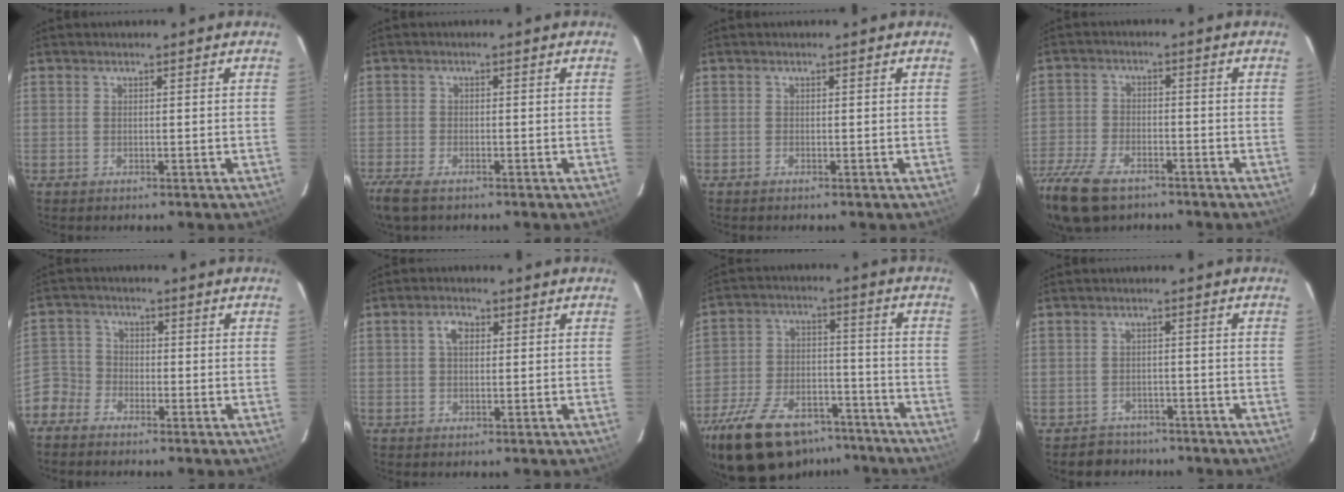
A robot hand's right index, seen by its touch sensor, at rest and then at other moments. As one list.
[{"total": 6.5, "force": [-4.8, 2.3, 3.6], "torque": [-0.099, -0.024, -0.096]}, {"total": 0.0}, {"total": 15.0, "force": [-10.5, 7.4, 7.8], "torque": [-0.203, -0.029, -0.198]}, {"total": 5.2, "force": [-3.7, 3.7, 0.5], "torque": [-0.014, 0.015, -0.086]}, {"total": 2.9, "force": [0.8, 1.9, 2.1], "torque": [-0.039, 0.011, 0.014]}, {"total": 24.3, "force": [-17.4, 11.5, 12.5], "torque": [-0.266, -0.008, -0.268]}, {"total": 4.5, "force": [-3.2, 3.1, -0.5], "torque": [0.002, 0.026, -0.049]}]